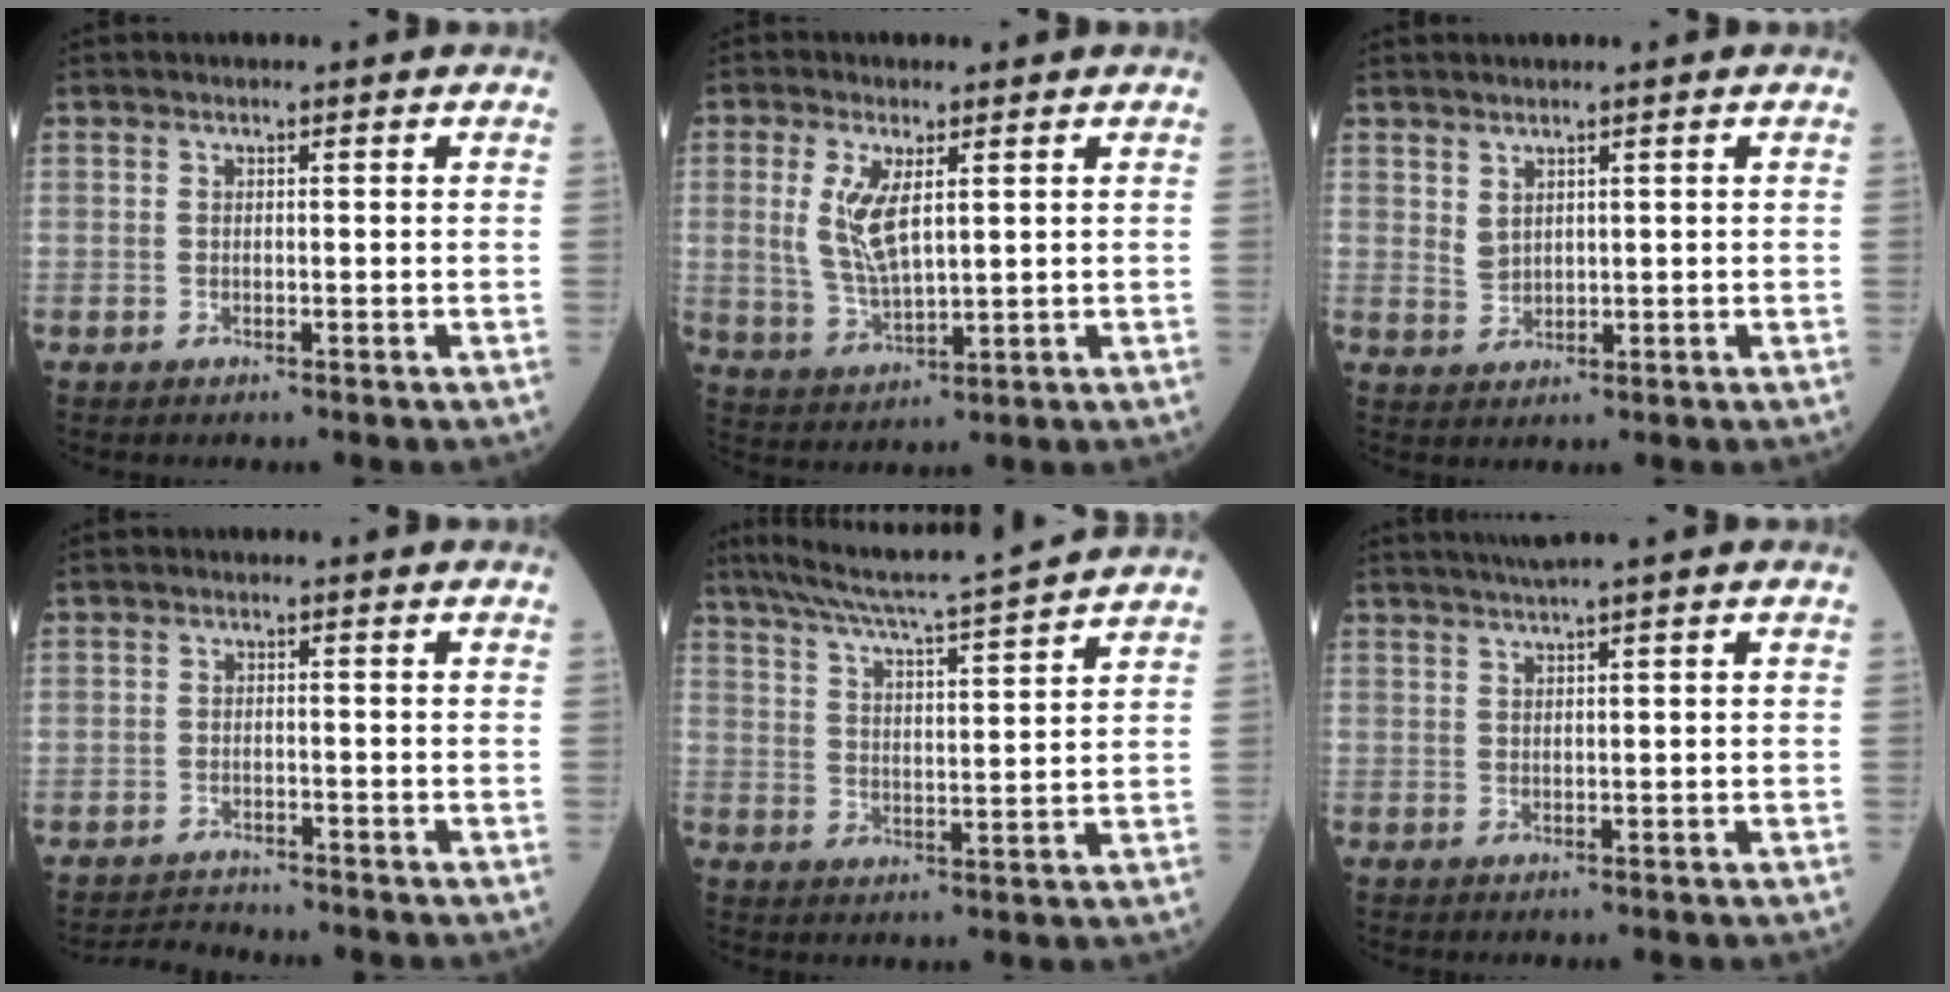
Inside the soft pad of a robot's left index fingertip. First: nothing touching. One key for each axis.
{"total": 6.7, "fx": 1.8, "fy": 2.2, "fz": 6.1, "tx": -0.139, "ty": -0.001, "tz": 0.050}
{"total": 1.8, "fx": 1.2, "fy": 0.9, "fz": 0.9, "tx": -0.022, "ty": -0.002, "tz": 0.041}
{"total": 3.0, "fx": -2.9, "fy": -0.1, "fz": -0.7, "tx": 0.012, "ty": -0.018, "tz": -0.049}
{"total": 15.3, "fx": 13.9, "fy": -1.2, "fz": 6.2, "tx": -0.117, "ty": -0.003, "tz": 0.207}
{"total": 2.5, "fx": 1.9, "fy": -0.9, "fz": 1.4, "tx": -0.030, "ty": 0.005, "tz": 0.042}